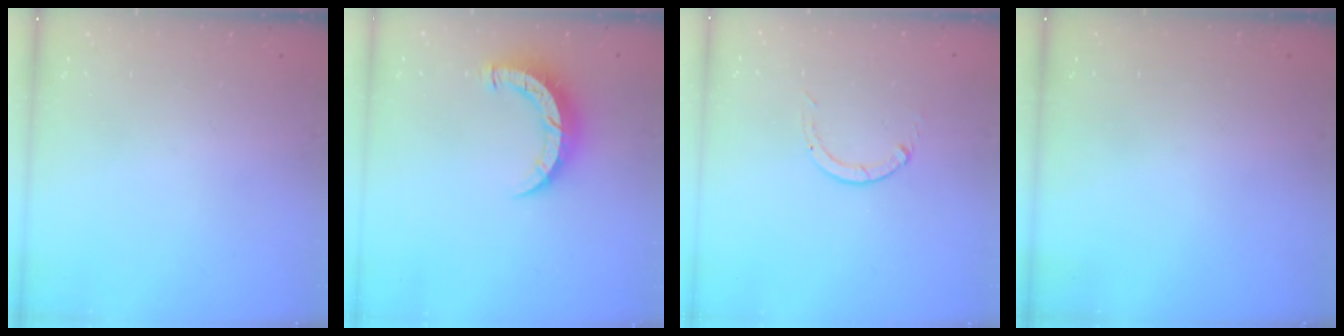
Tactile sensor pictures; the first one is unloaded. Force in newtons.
{"total": 8.7, "press": 8.6, "slide": 0.5}
{"total": 0.0}
{"total": 0.0}